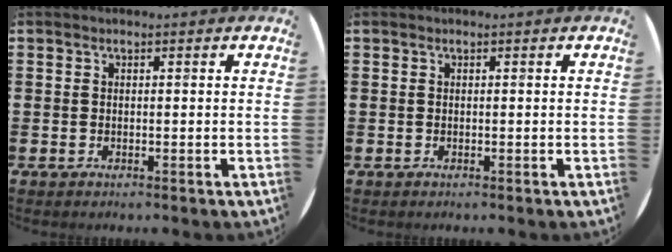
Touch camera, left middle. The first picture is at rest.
{"total": 0.0}